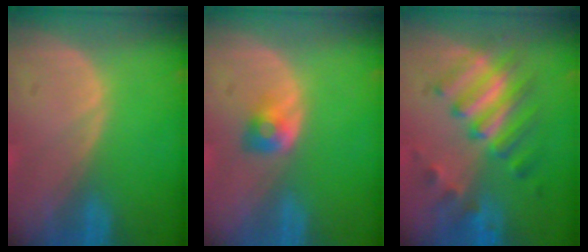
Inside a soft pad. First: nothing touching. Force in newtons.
{"total": 2.6, "press": 2.4, "slide": 1.0}
{"total": 7.6, "press": 7.5, "slide": 1.0}